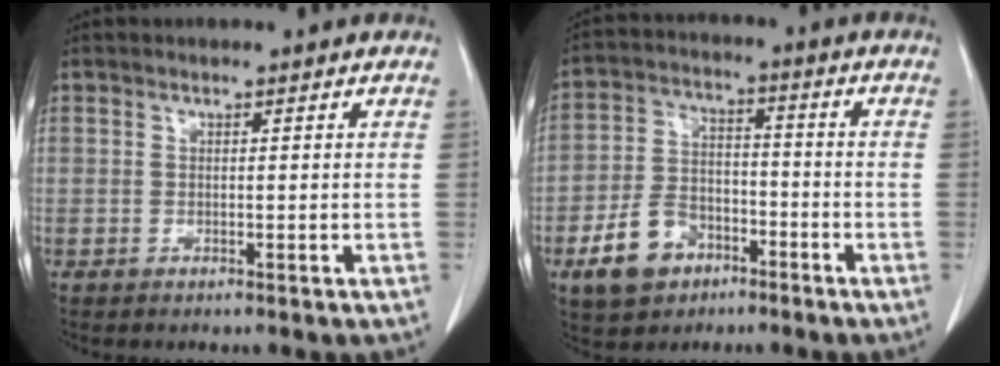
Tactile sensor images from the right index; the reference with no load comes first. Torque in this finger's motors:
{"motor_torque": [0.06, -0.27, -0.44, -0.06]}